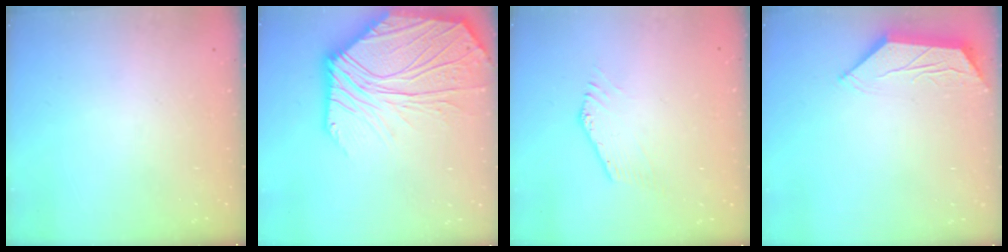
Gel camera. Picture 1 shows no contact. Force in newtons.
{"total": 22.4, "press": 22.2, "slide": 3.3}
{"total": 1.4, "press": 1.4, "slide": 0.4}
{"total": 3.5, "press": 3.5, "slide": 0.4}